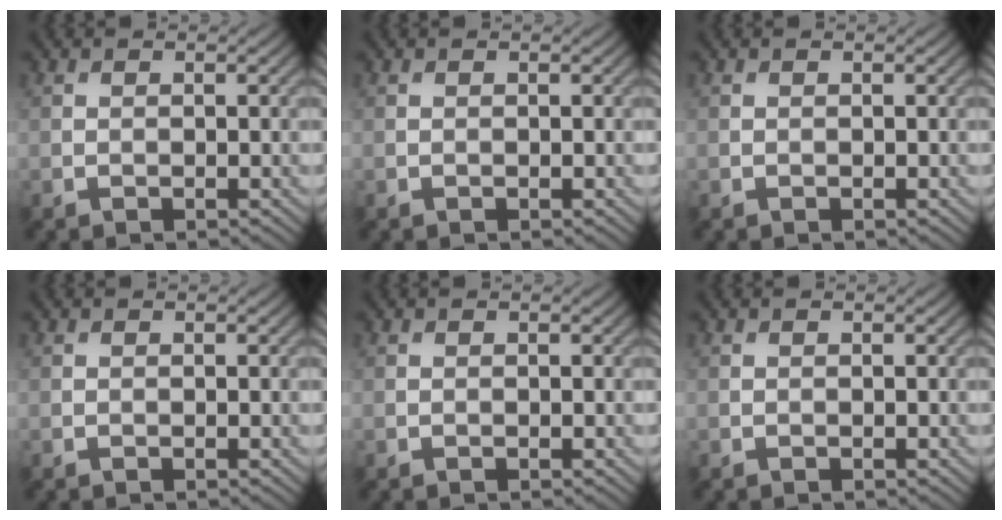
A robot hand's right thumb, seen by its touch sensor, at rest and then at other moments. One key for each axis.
{"total": 0.0}
{"total": 0.0}
{"total": 0.0}
{"total": 0.0}
{"total": 0.0}